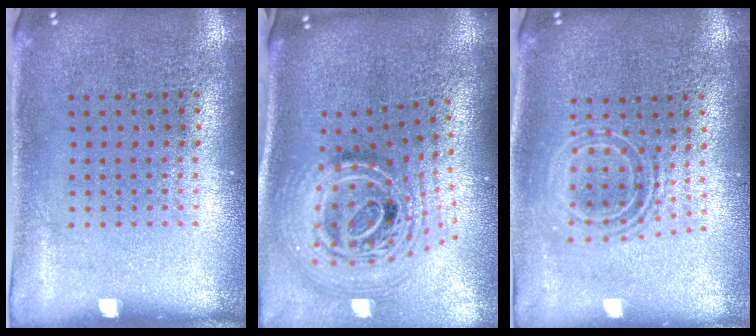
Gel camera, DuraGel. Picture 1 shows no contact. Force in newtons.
{"total": 2.7, "press": 1.9, "slide": 2.0}
{"total": 1.7, "press": 1.2, "slide": 1.1}